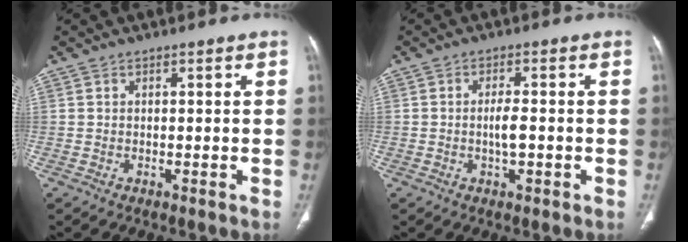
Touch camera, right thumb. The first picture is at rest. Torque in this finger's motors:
{"motor_torque": [2.87, 2.14, 1.69, -1.06, 0.75]}